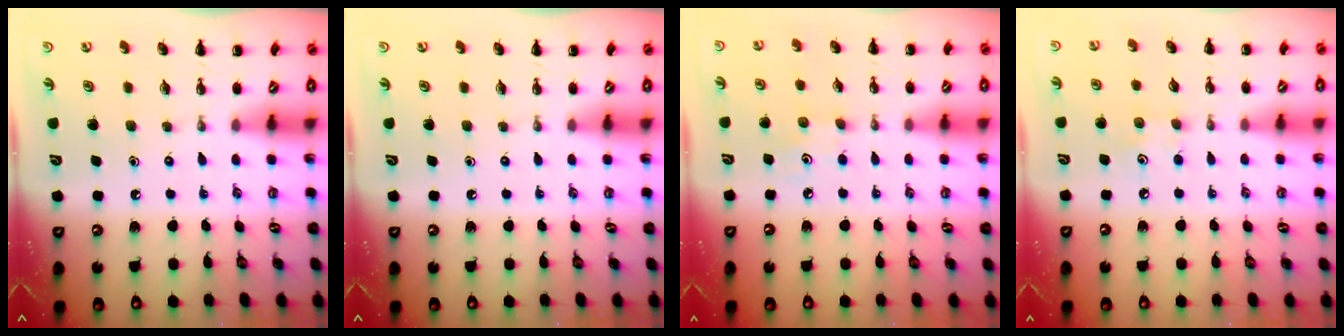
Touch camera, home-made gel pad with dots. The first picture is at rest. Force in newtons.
{"total": 0.0}
{"total": 3.0, "press": 2.9, "slide": 0.8}
{"total": 6.2, "press": 6.1, "slide": 1.3}